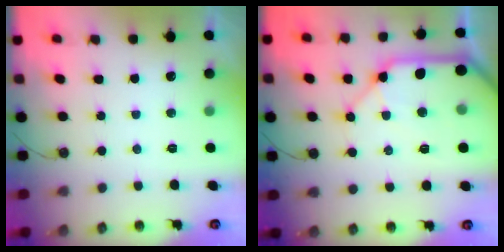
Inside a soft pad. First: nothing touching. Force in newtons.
{"total": 16.2, "press": 16.1, "slide": 2.5}